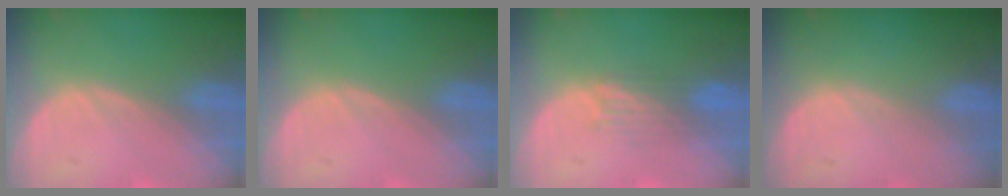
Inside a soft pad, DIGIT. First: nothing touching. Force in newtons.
{"total": 0.0}
{"total": 3.8, "press": 3.1, "slide": 2.1}
{"total": 0.0}